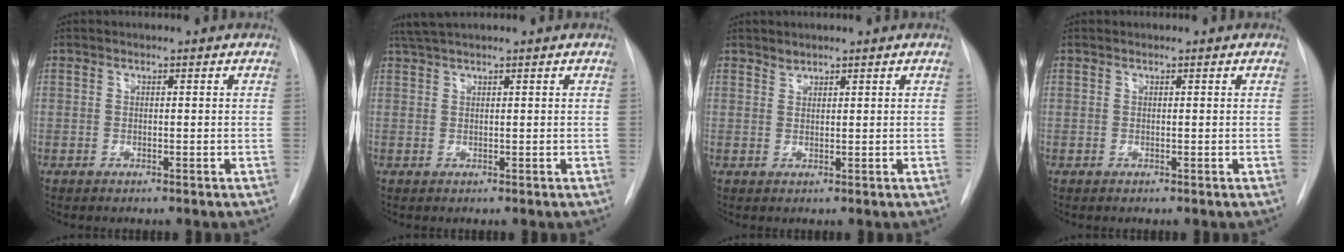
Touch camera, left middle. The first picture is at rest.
{"total": 2.9, "force": [2.5, -0.2, 1.5], "torque": [-0.030, 0.020, 0.051]}
{"total": 1.0, "force": [0.9, 0.2, 0.0], "torque": [0.002, -0.002, 0.016]}
{"total": 0.0}